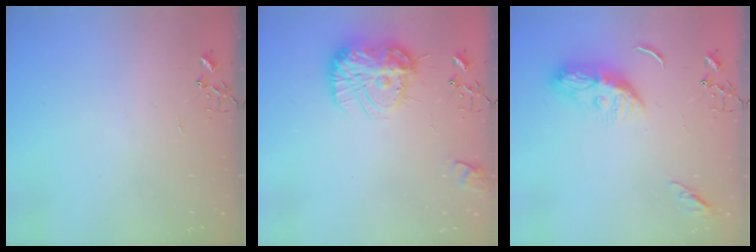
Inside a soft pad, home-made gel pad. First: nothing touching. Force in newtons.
{"total": 15.4, "press": 15.4, "slide": 1.3}
{"total": 10.4, "press": 10.4, "slide": 1.2}